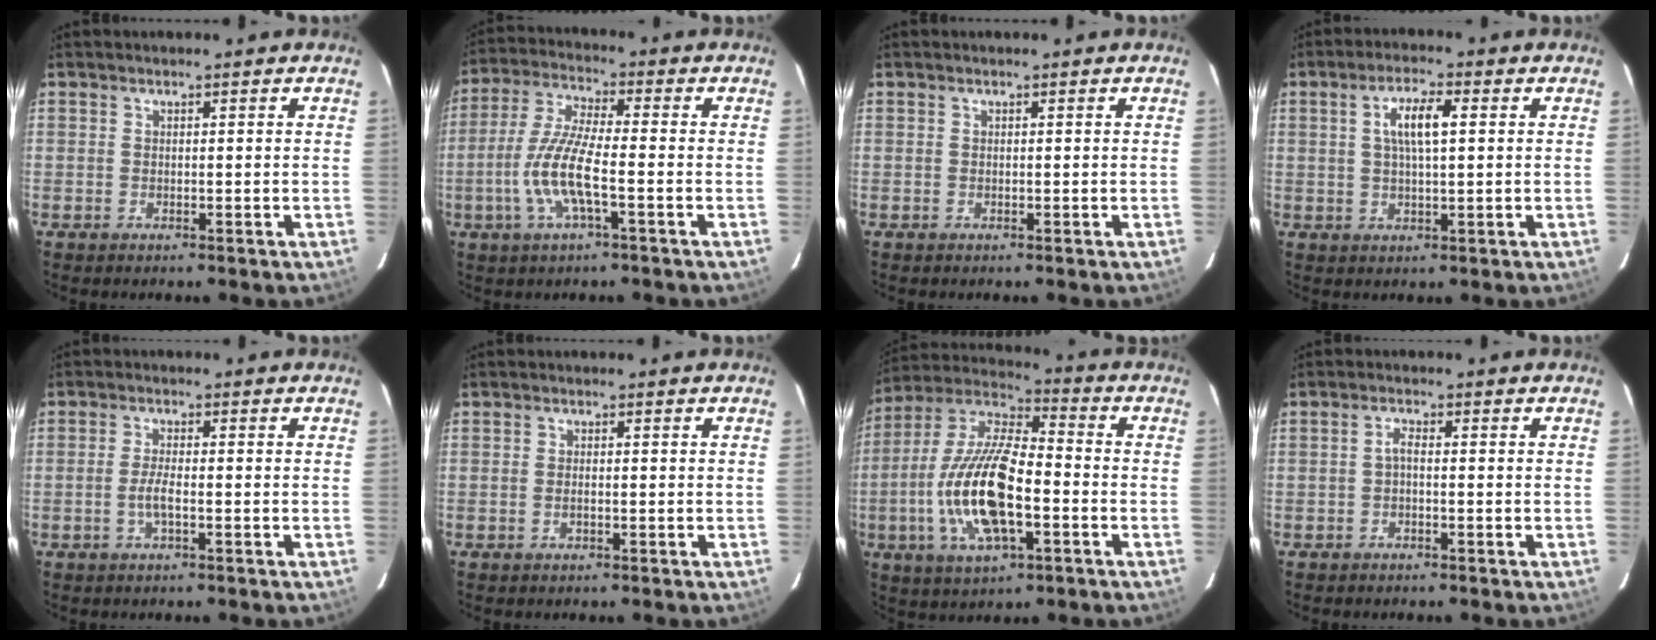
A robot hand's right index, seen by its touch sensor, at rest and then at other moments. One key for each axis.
{"total": 10.5, "fx": -3.2, "fy": 1.7, "fz": 9.8, "tx": -0.211, "ty": -0.003, "tz": -0.064}
{"total": 0.0}
{"total": 5.8, "fx": 1.3, "fy": 1.5, "fz": 5.4, "tx": -0.101, "ty": 0.008, "tz": 0.026}
{"total": 2.9, "fx": -1.1, "fy": 0.4, "fz": 2.7, "tx": -0.057, "ty": 0.000, "tz": -0.022}
{"total": 1.2, "fx": -0.5, "fy": 0.5, "fz": 1.0, "tx": -0.021, "ty": 0.001, "tz": -0.009}
{"total": 18.9, "fx": -4.6, "fy": 6.5, "fz": 17.2, "tx": -0.351, "ty": -0.008, "tz": -0.092}
{"total": 1.3, "fx": -0.6, "fy": 0.3, "fz": 1.1, "tx": -0.024, "ty": 0.006, "tz": -0.012}